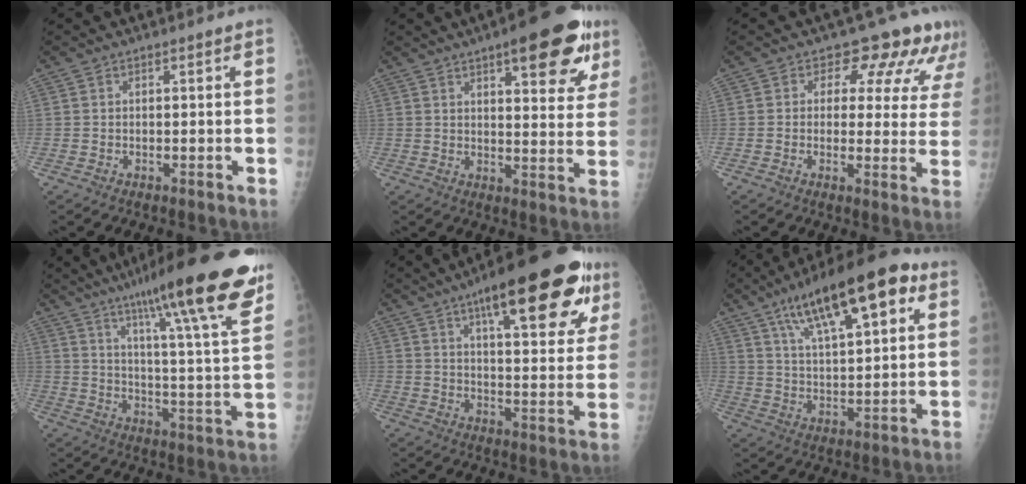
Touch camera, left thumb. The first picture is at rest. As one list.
[{"total": 16.1, "force": [8.8, 5.1, 12.5], "torque": [-0.128, -0.030, 0.114]}, {"total": 10.6, "force": [8.1, 5.9, 3.5], "torque": [0.013, -0.033, 0.068]}, {"total": 24.5, "force": [16.2, 2.6, 18.1], "torque": [-0.259, -0.050, 0.239]}, {"total": 26.7, "force": [14.5, 7.7, 21.1], "torque": [-0.280, -0.025, 0.212]}, {"total": 19.9, "force": [9.8, 6.7, 16.0], "torque": [-0.234, -0.008, 0.159]}]